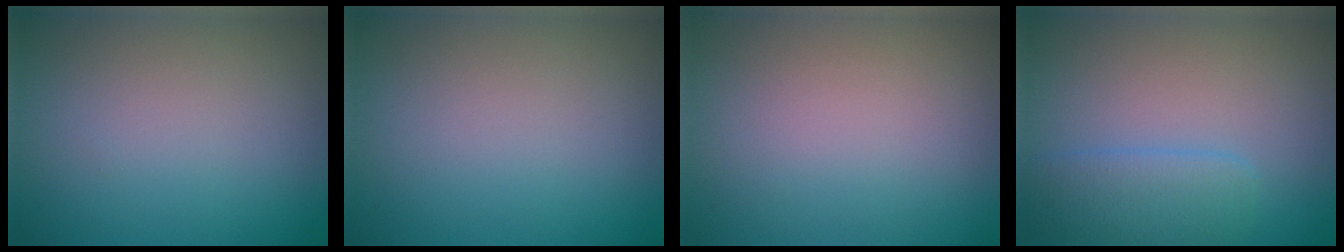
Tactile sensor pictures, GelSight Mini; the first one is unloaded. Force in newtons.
{"total": 0.0}
{"total": 0.0}
{"total": 3.1, "press": 3.1, "slide": 0.2}